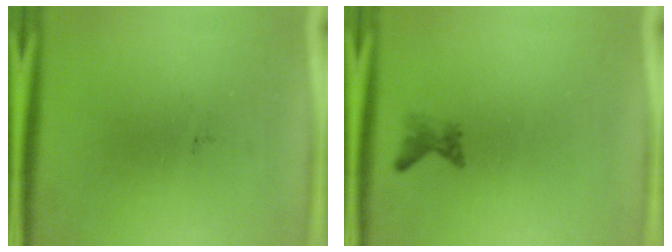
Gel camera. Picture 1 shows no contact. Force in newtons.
{"total": 1.2}